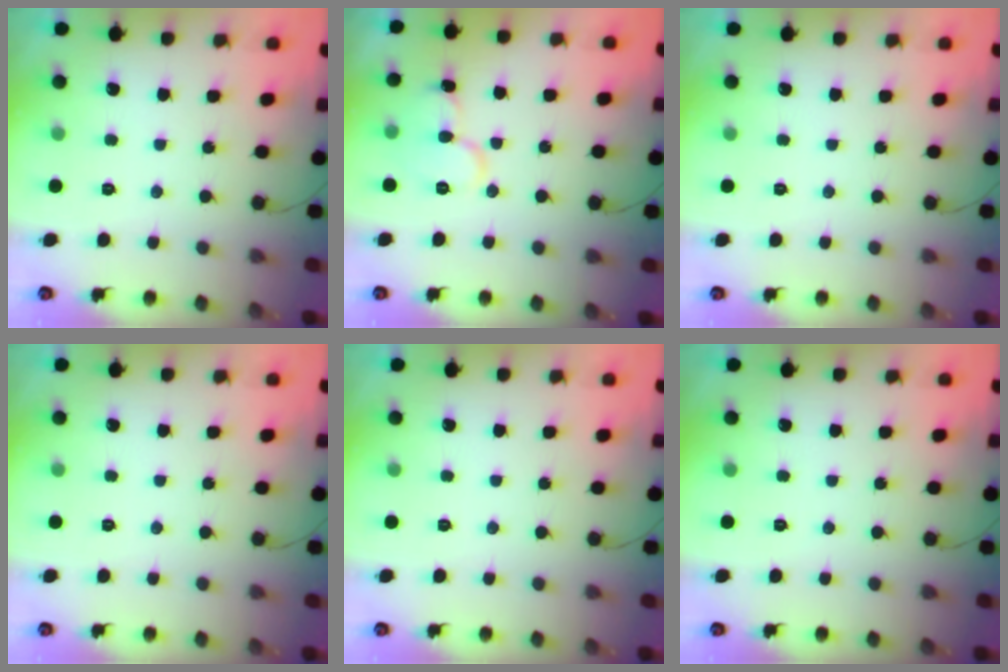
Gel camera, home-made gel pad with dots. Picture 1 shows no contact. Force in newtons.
{"total": 10.0, "press": 10.0, "slide": 1.2}
{"total": 0.0}
{"total": 0.0}
{"total": 0.0}
{"total": 0.0}